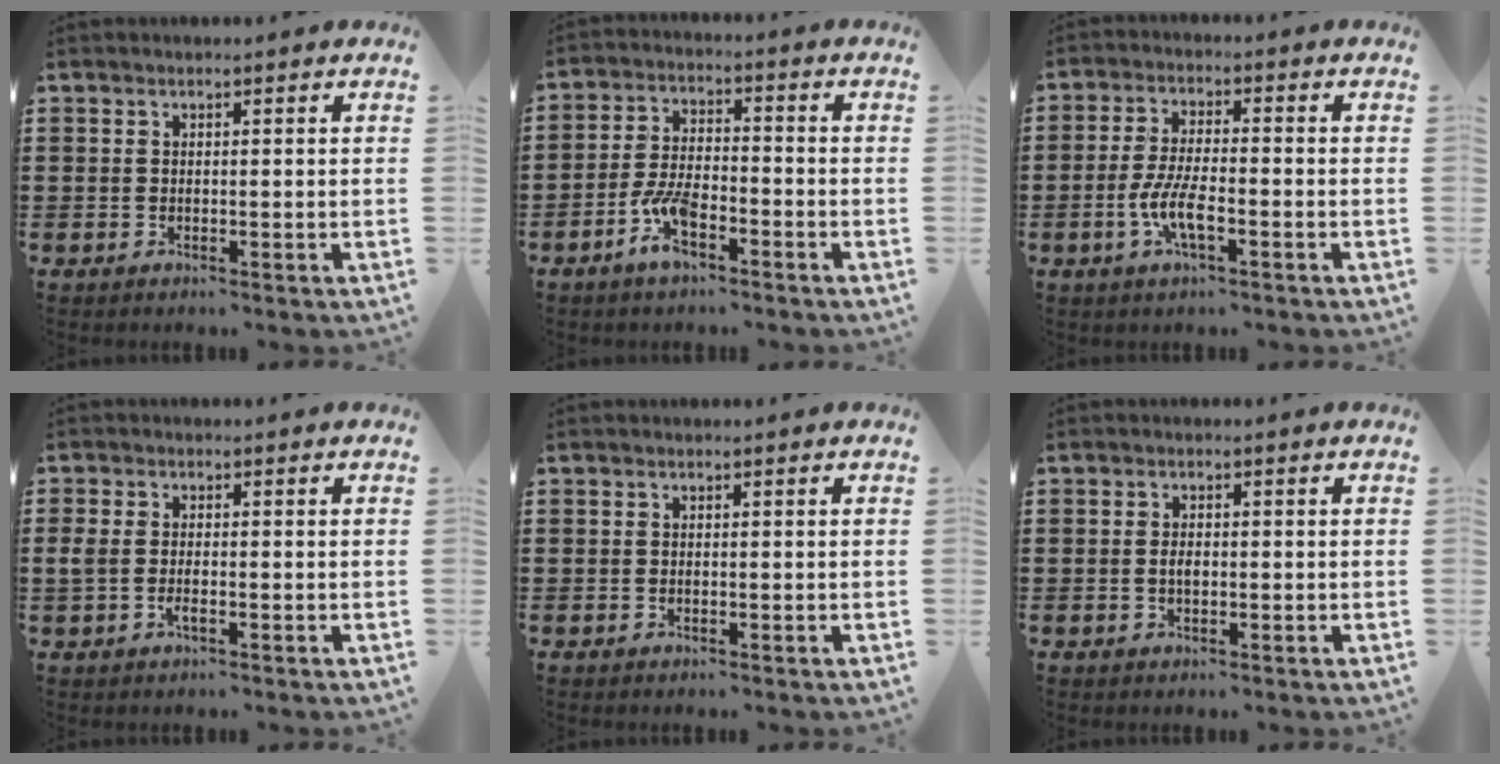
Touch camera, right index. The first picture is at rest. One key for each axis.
{"total": 6.6, "fx": -3.6, "fy": 2.3, "fz": 5.1, "tx": -0.125, "ty": -0.007, "tz": -0.072}
{"total": 5.9, "fx": -2.2, "fy": 1.3, "fz": 5.3, "tx": -0.123, "ty": -0.013, "tz": -0.047}
{"total": 1.8, "fx": -0.5, "fy": 0.7, "fz": 1.6, "tx": -0.038, "ty": -0.002, "tz": -0.012}
{"total": 0.0}
{"total": 1.7, "fx": -0.2, "fy": 0.8, "fz": 1.5, "tx": -0.031, "ty": 0.001, "tz": -0.003}